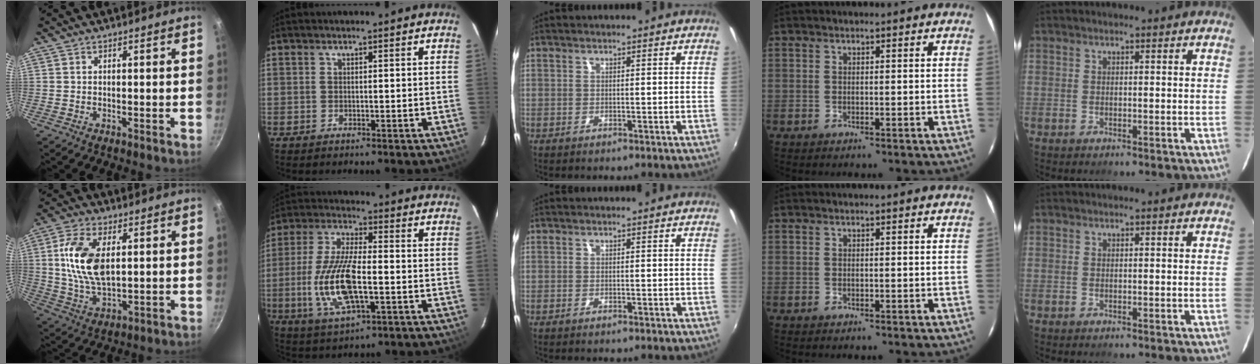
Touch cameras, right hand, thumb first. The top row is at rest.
{"thumb": {"total": 13.0, "force": [2.6, 6.9, 10.7], "torque": [-0.199, -0.005, 0.051]}, "index": {"total": 14.9, "force": [-3.2, 5.3, 13.6], "torque": [-0.285, -0.007, -0.058]}}